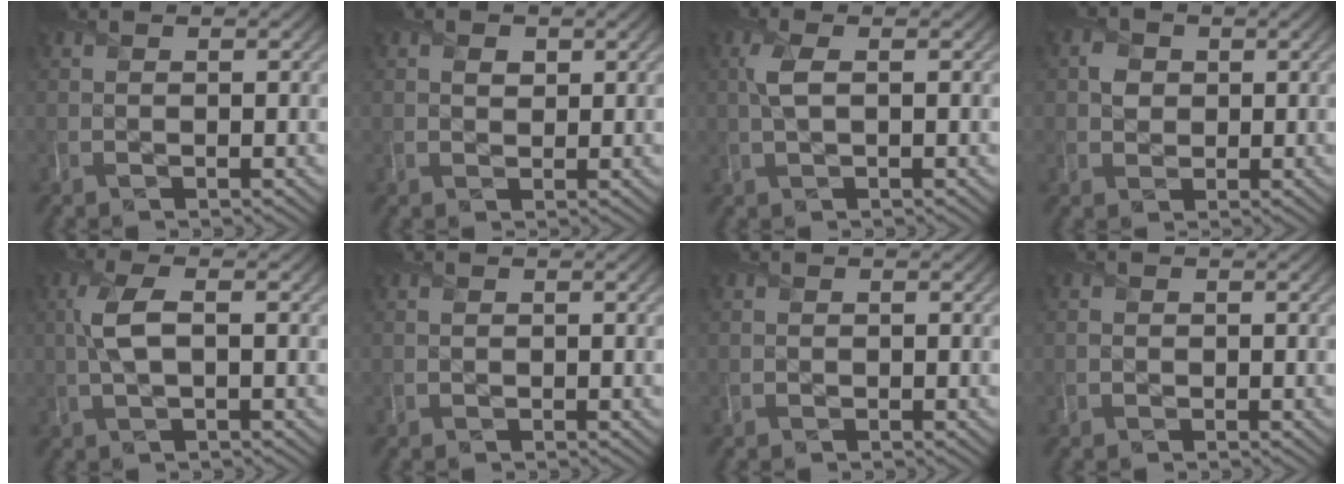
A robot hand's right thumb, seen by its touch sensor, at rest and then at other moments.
{"total": 1.3, "force": [0.7, 1.0, 0.5], "torque": [-0.007, -0.005, 0.012]}
{"total": 2.7, "force": [0.4, 0.9, 2.5], "torque": [-0.064, 0.007, 0.006]}
{"total": 2.3, "force": [0.3, 2.1, 0.8], "torque": [-0.015, -0.002, 0.002]}
{"total": 4.0, "force": [0.4, 1.3, 3.8], "torque": [-0.092, 0.008, 0.006]}
{"total": 0.0}
{"total": 0.0}
{"total": 0.0}